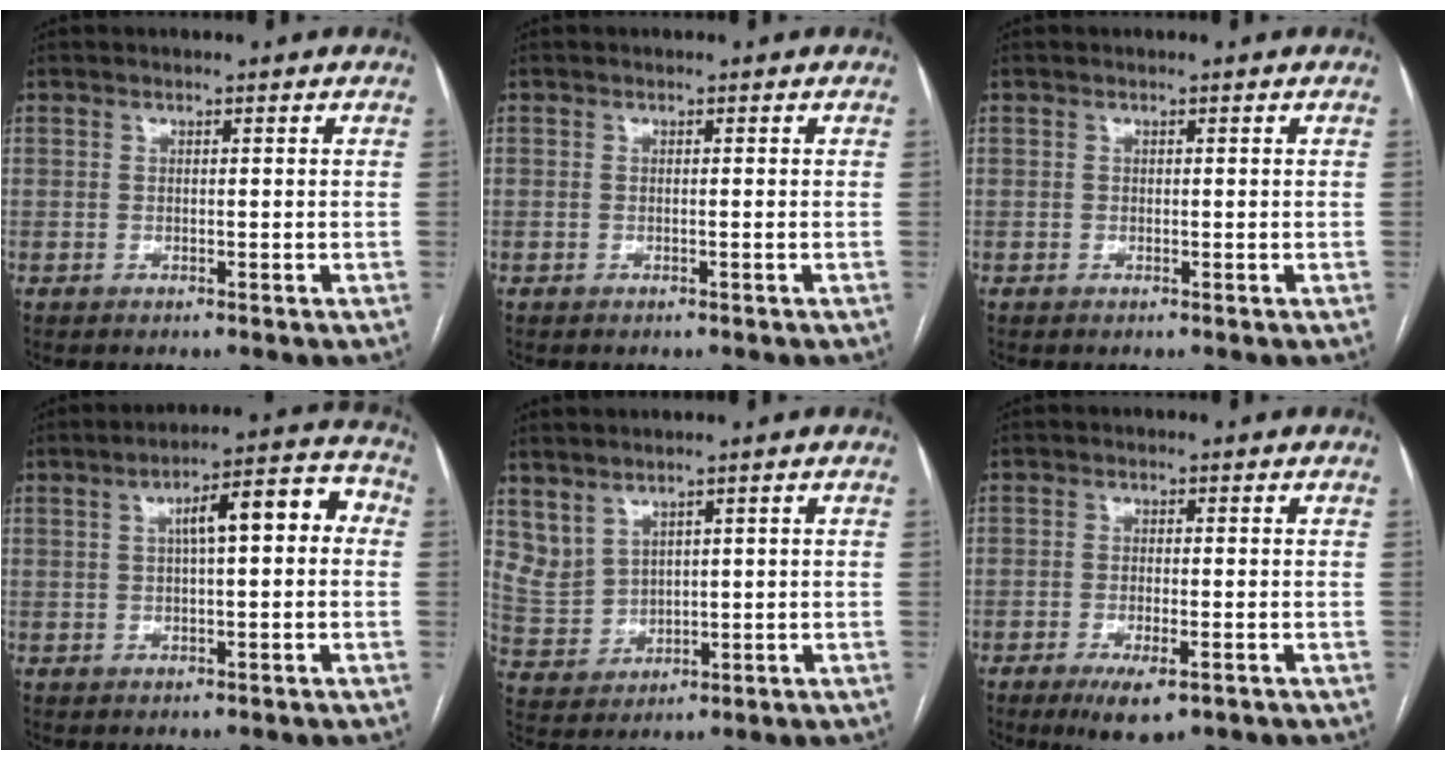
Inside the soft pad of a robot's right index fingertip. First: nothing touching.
{"total": 0.0}
{"total": 0.0}
{"total": 9.0, "force": [1.1, 2.3, 8.6], "torque": [-0.123, 0.042, 0.014]}
{"total": 5.0, "force": [3.6, 3.1, 1.6], "torque": [-0.042, 0.007, 0.093]}
{"total": 5.7, "force": [-3.1, 1.4, 4.6], "torque": [-0.078, -0.012, -0.045]}